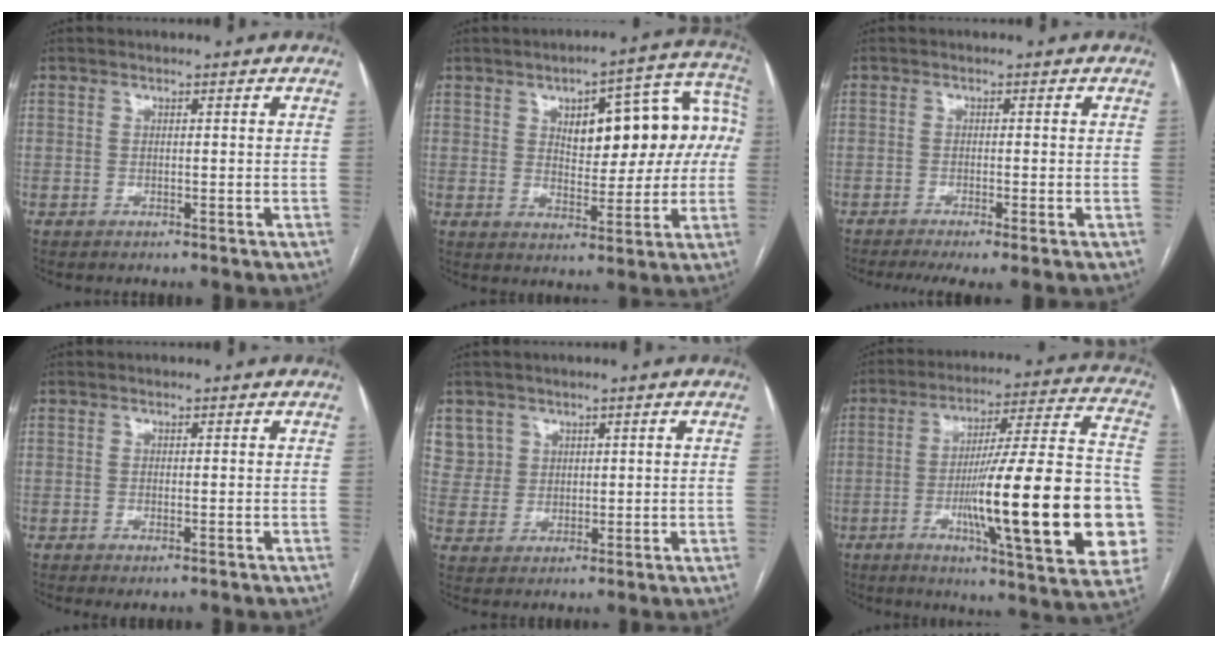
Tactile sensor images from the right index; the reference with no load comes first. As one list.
[{"total": 15.3, "force": [2.8, 6.4, 13.6], "torque": [-0.169, 0.044, 0.043]}, {"total": 5.3, "force": [-3.7, 0.6, 3.8], "torque": [-0.062, -0.014, -0.061]}, {"total": 1.1, "force": [-0.5, 0.3, 0.9], "torque": [-0.015, -0.005, -0.004]}, {"total": 5.8, "force": [3.1, 4.9, -0.4], "torque": [0.017, 0.007, 0.065]}, {"total": 28.3, "force": [-6.1, 3.1, 27.5], "torque": [-0.347, 0.000, -0.089]}]